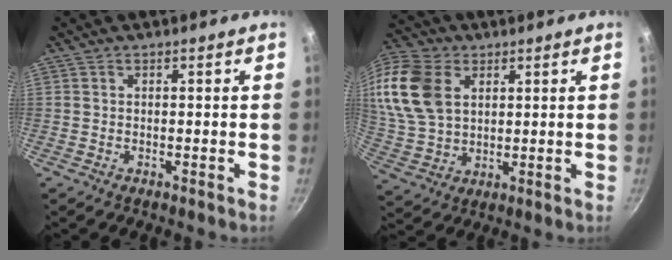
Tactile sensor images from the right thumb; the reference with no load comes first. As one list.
[{"total": 18.3, "force": [5.7, 12.8, 11.7], "torque": [-0.239, -0.003, 0.115]}]